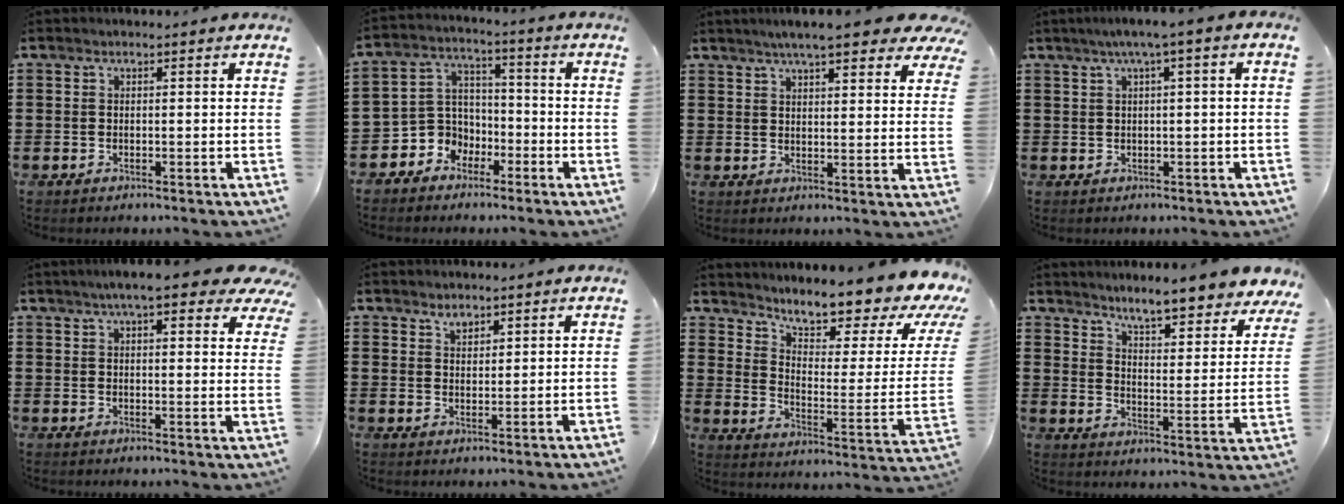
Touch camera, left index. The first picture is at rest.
{"total": 5.8, "force": [-3.2, 4.8, 0.3], "torque": [-0.033, 0.007, -0.067]}
{"total": 7.0, "force": [5.8, 0.8, 3.7], "torque": [-0.073, -0.016, 0.101]}
{"total": 2.6, "force": [0.1, 0.1, 2.6], "torque": [-0.047, 0.001, 0.000]}
{"total": 7.3, "force": [5.7, 1.1, 4.5], "torque": [-0.085, -0.010, 0.098]}
{"total": 2.2, "force": [1.9, 1.0, 0.5], "torque": [-0.015, 0.002, 0.036]}
{"total": 9.3, "force": [8.3, 1.6, 3.8], "torque": [-0.063, -0.085, 0.133]}
{"total": 6.3, "force": [6.0, -0.5, 1.9], "torque": [-0.057, -0.053, 0.099]}